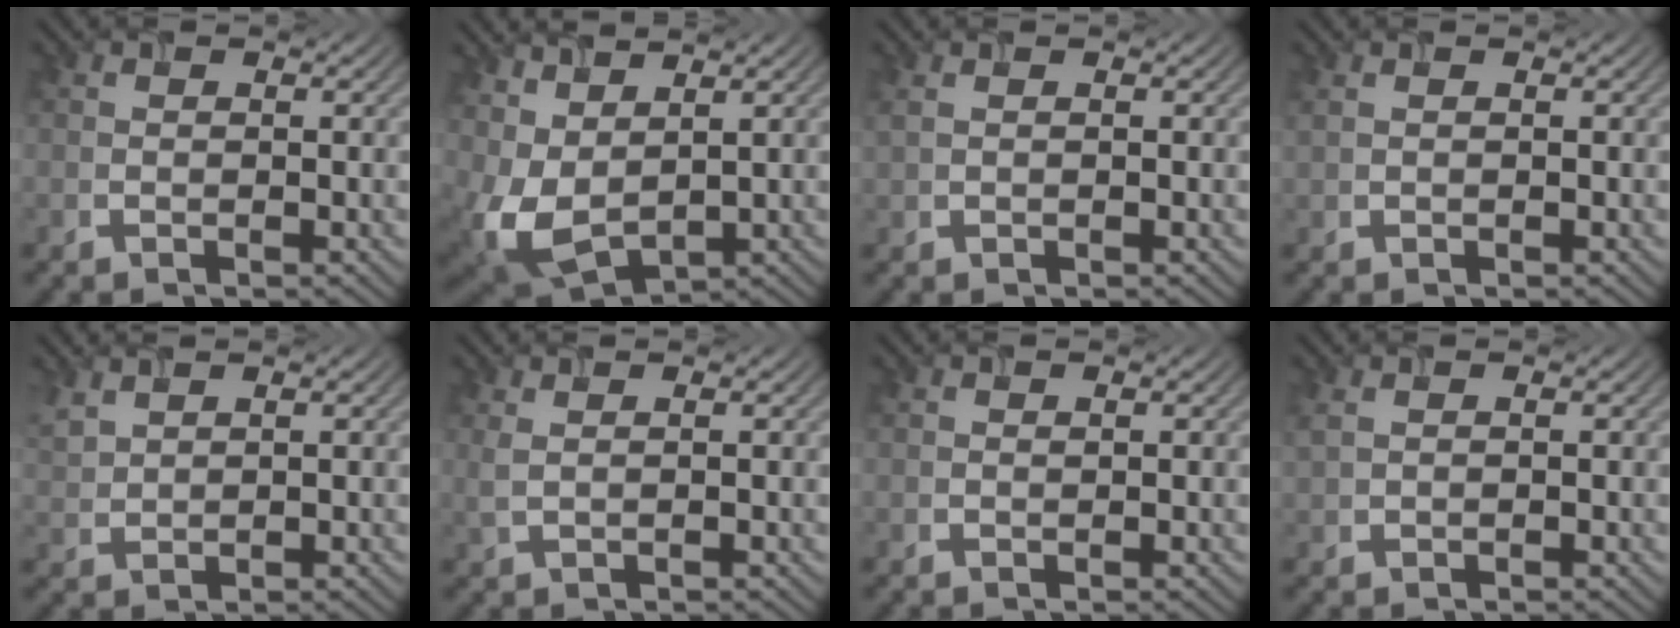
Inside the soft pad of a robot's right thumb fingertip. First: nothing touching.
{"total": 8.2, "force": [2.7, 4.5, 6.2], "torque": [-0.170, -0.011, 0.063]}
{"total": 0.9, "force": [0.5, 0.3, 0.7], "torque": [-0.023, 0.003, 0.012]}
{"total": 0.6, "force": [0.4, 0.2, 0.4], "torque": [-0.013, 0.002, 0.009]}
{"total": 2.6, "force": [2.0, 1.0, 1.3], "torque": [-0.041, 0.005, 0.049]}
{"total": 1.5, "force": [0.8, 0.4, 1.2], "torque": [-0.032, -0.001, 0.019]}
{"total": 0.0}
{"total": 1.3, "force": [0.8, 0.6, 0.8], "torque": [-0.027, 0.003, 0.018]}